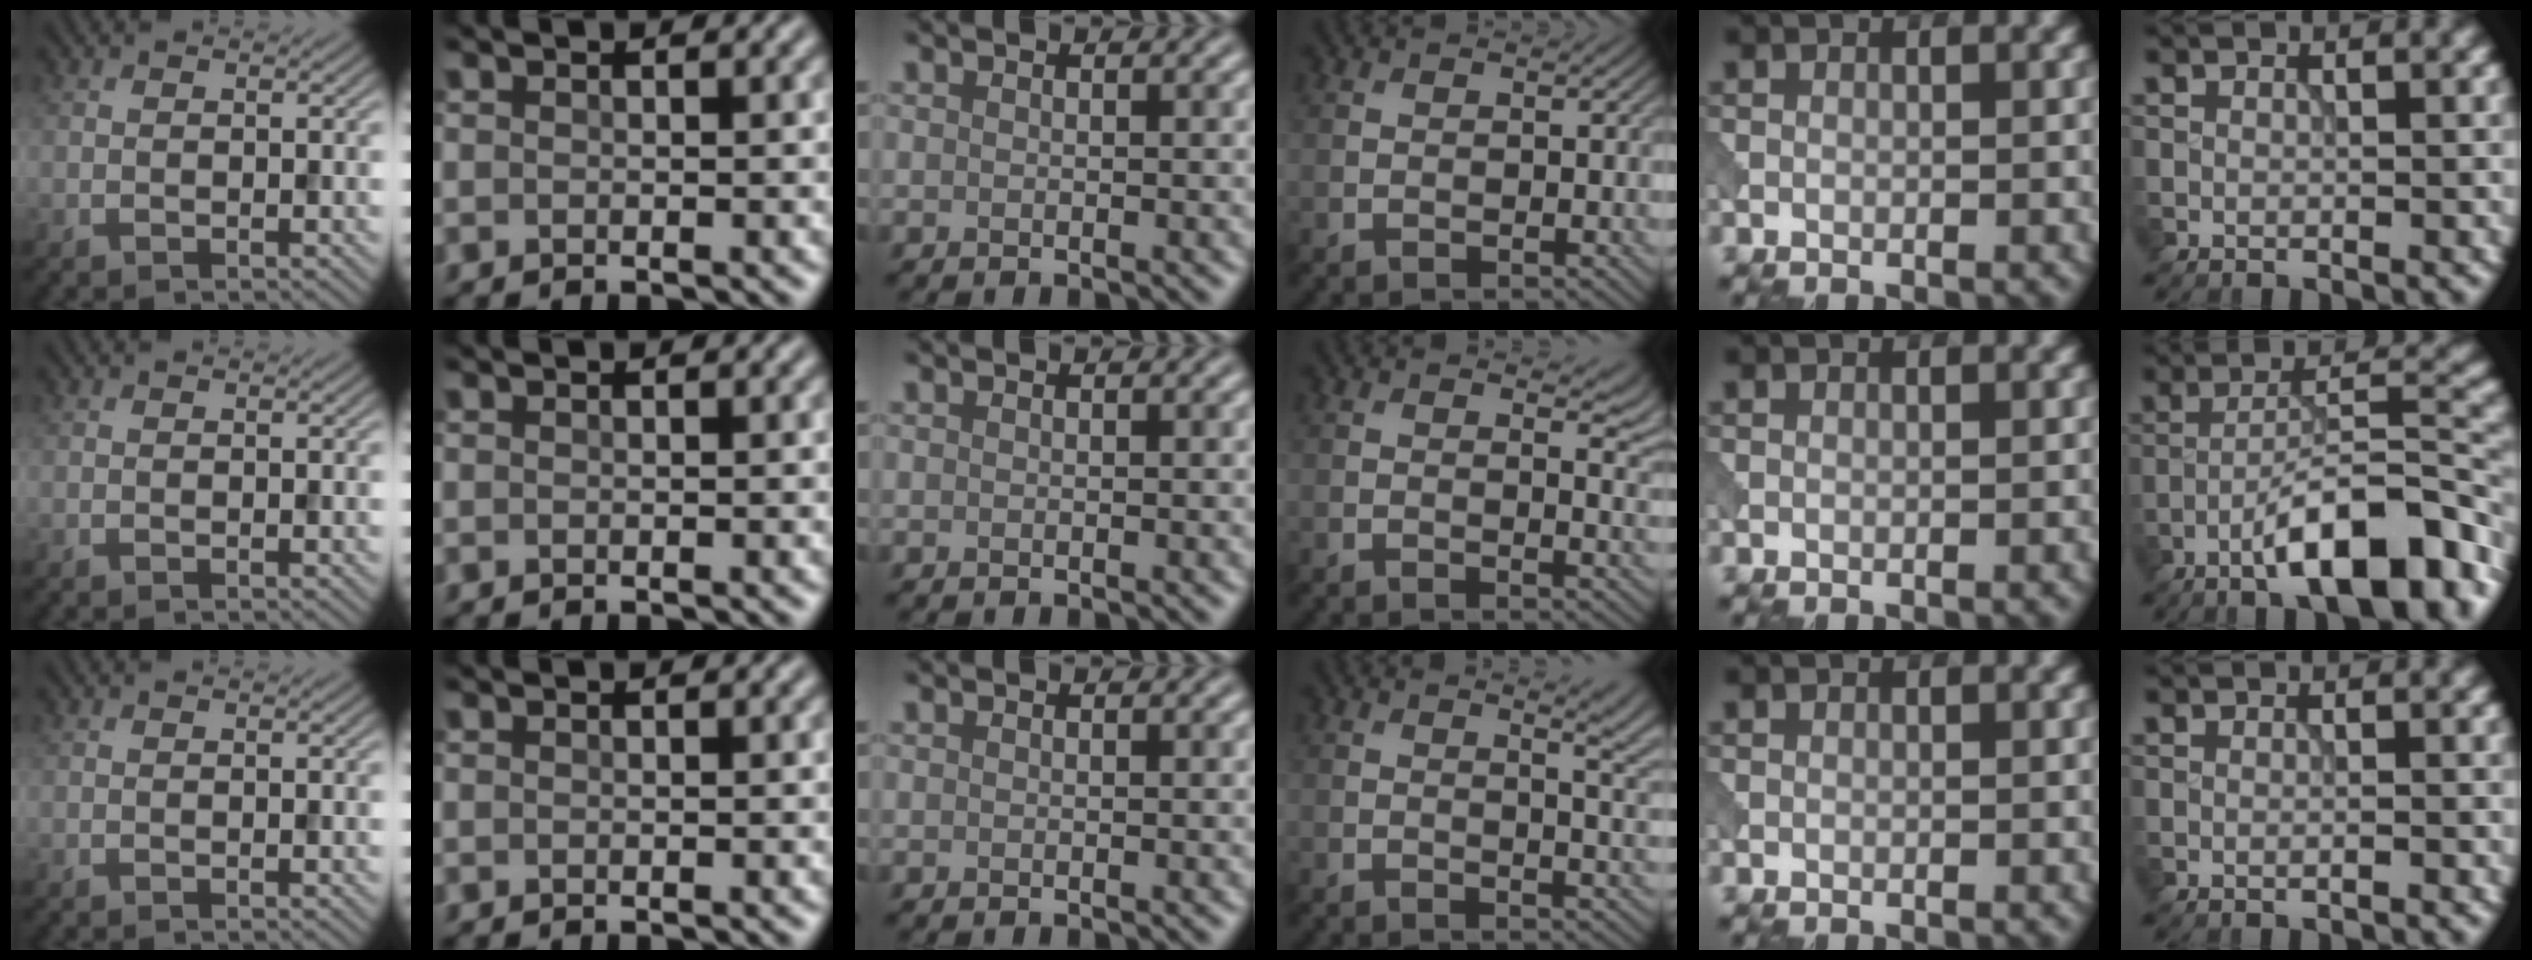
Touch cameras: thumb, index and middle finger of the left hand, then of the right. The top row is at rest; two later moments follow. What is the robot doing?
{"motion": "pour", "object": "beaker"}